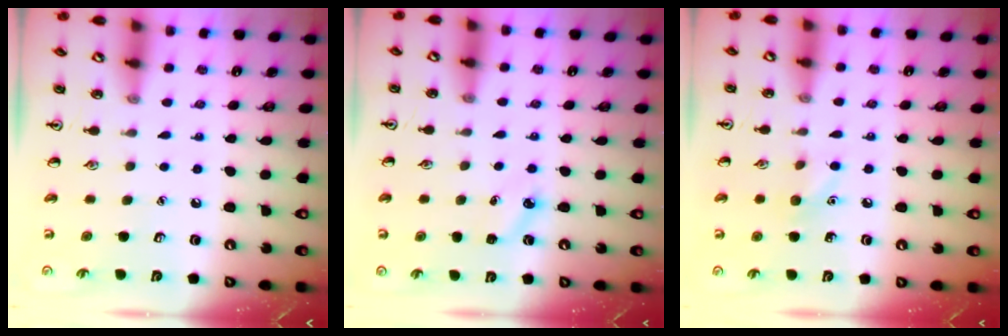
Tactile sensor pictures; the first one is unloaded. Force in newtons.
{"total": 3.7, "press": 3.5, "slide": 1.1}
{"total": 5.5, "press": 5.2, "slide": 1.6}